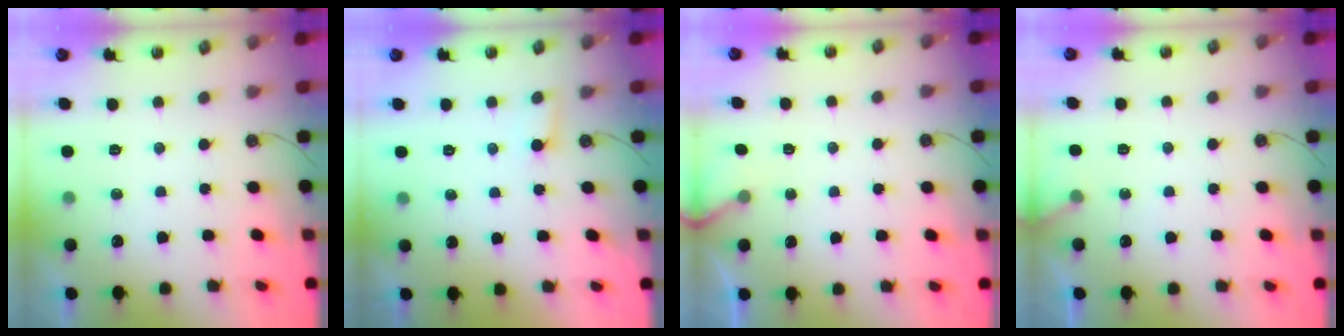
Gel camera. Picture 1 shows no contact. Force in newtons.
{"total": 3.1, "press": 3.1, "slide": 0.3}
{"total": 3.4, "press": 3.4, "slide": 0.2}
{"total": 5.5, "press": 5.5, "slide": 0.3}